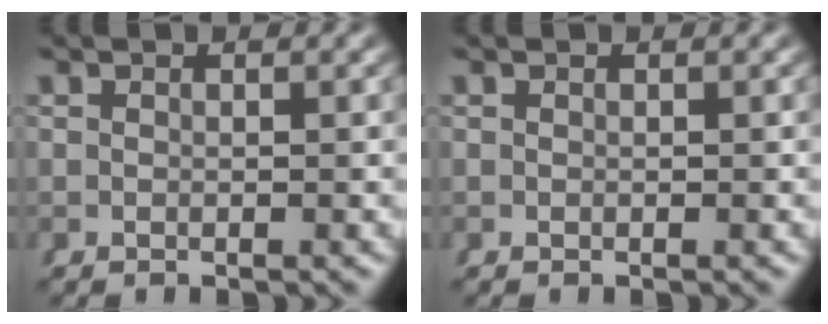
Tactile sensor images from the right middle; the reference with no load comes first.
{"total": 0.0}